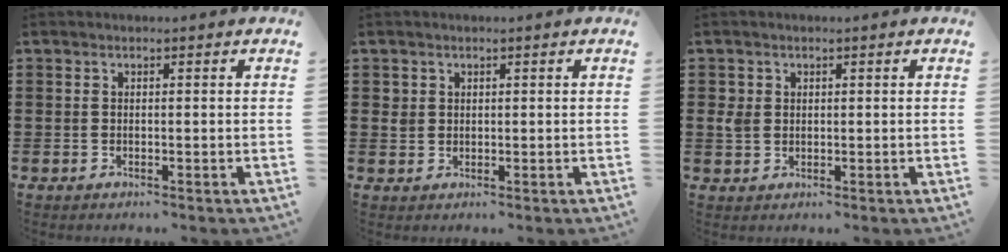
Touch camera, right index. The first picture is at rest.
{"total": 1.4, "force": [0.6, 1.2, 0.3], "torque": [-0.009, 0.006, 0.012]}
{"total": 2.3, "force": [0.5, 2.0, 1.0], "torque": [-0.026, 0.008, 0.009]}